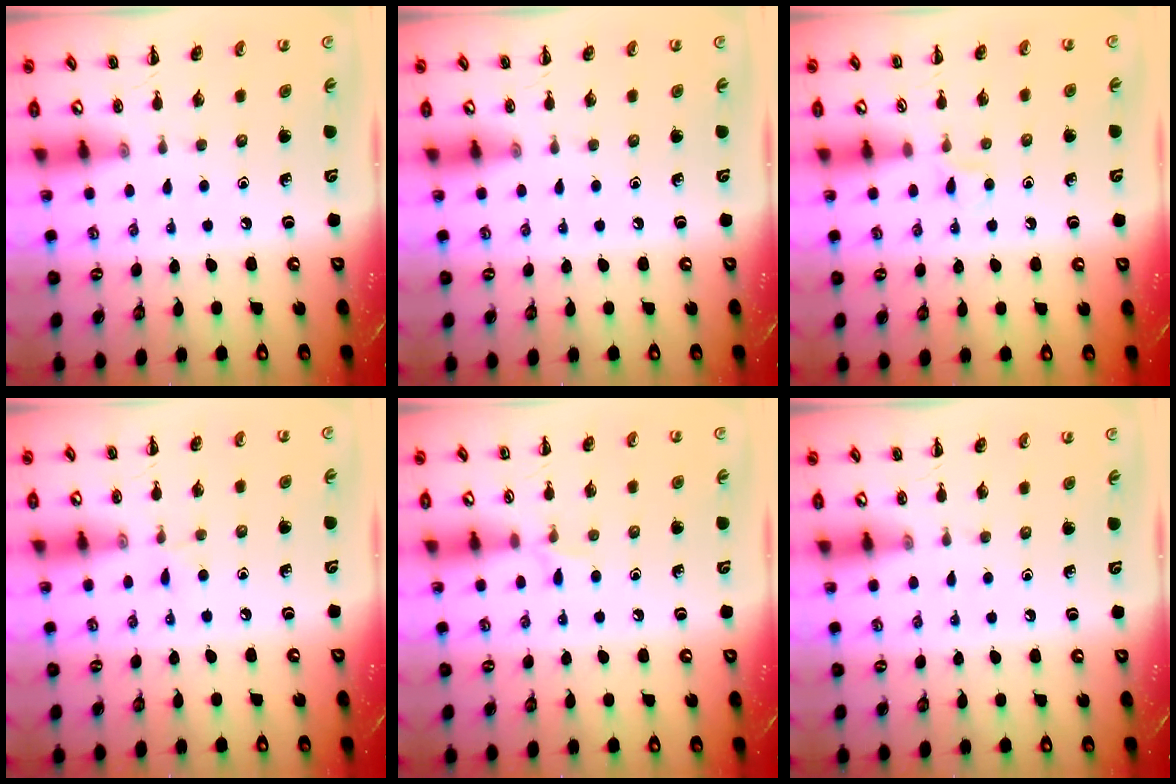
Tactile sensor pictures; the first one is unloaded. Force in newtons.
{"total": 0.0}
{"total": 3.2, "press": 3.0, "slide": 1.1}
{"total": 4.4, "press": 4.2, "slide": 1.4}
{"total": 5.0, "press": 4.7, "slide": 1.8}
{"total": 0.0}